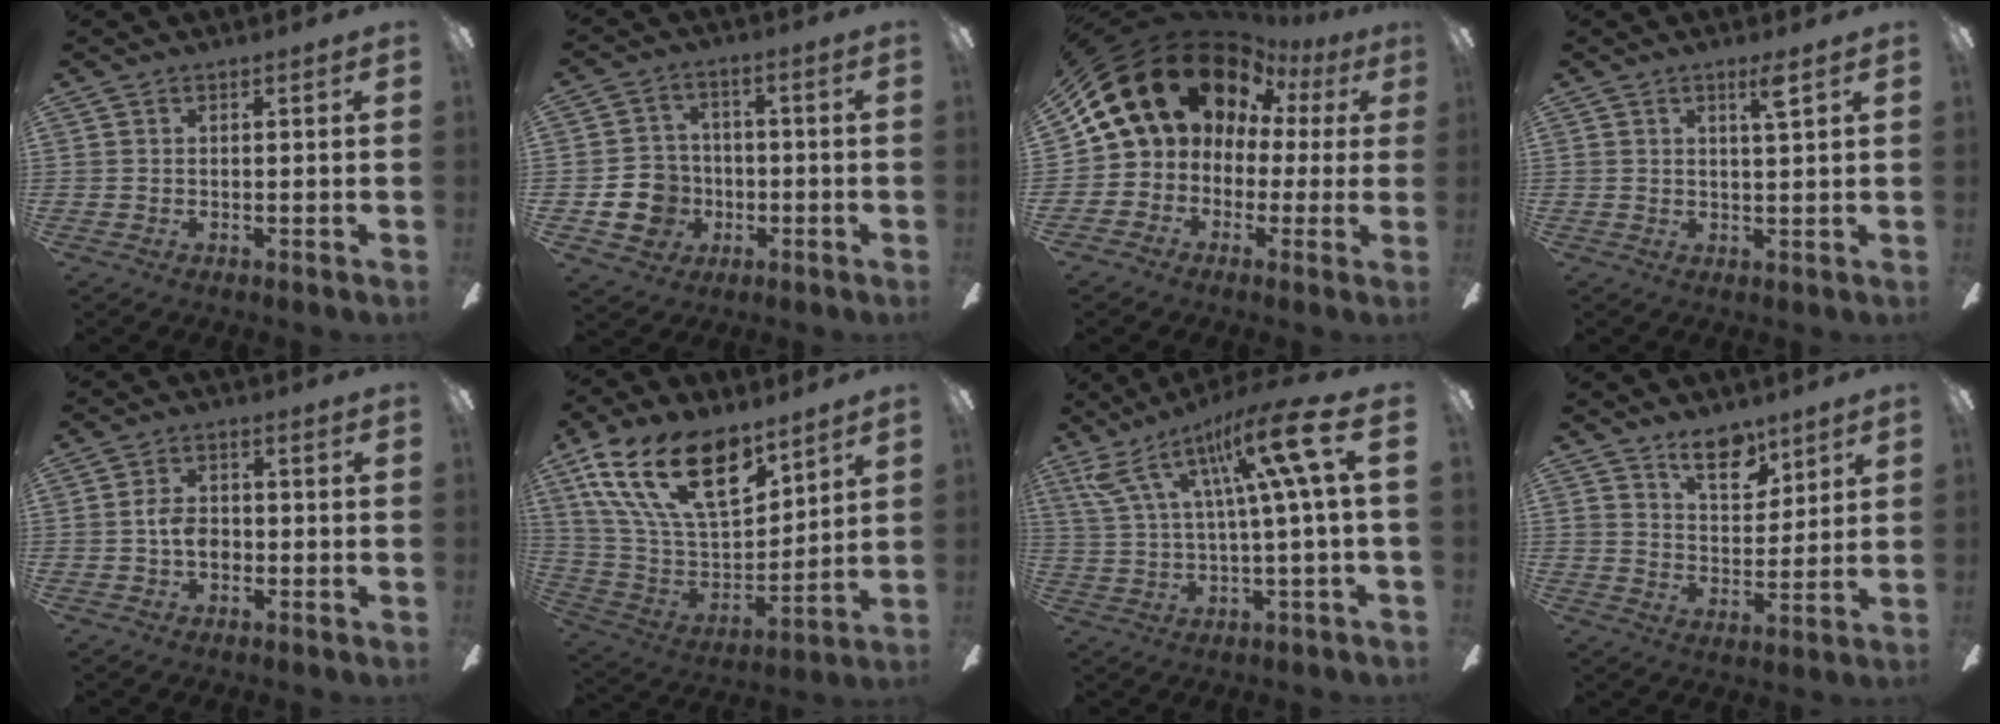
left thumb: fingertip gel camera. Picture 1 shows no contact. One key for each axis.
{"total": 11.9, "fx": -4.2, "fy": 10.1, "fz": 4.7, "tx": -0.114, "ty": 0.035, "tz": -0.069}
{"total": 19.3, "fx": 9.7, "fy": 13.7, "fz": 9.6, "tx": -0.191, "ty": -0.056, "tz": 0.189}
{"total": 3.5, "fx": 2.3, "fy": 0.0, "fz": 2.6, "tx": -0.042, "ty": -0.006, "tz": 0.032}
{"total": 4.8, "fx": -0.9, "fy": 3.1, "fz": 3.5, "tx": -0.072, "ty": 0.010, "tz": -0.019}
{"total": 23.2, "fx": 13.5, "fy": 11.2, "fz": 15.3, "tx": -0.302, "ty": -0.068, "tz": 0.239}
{"total": 18.4, "fx": 7.7, "fy": 4.8, "fz": 16.1, "tx": -0.270, "ty": -0.028, "tz": 0.114}
{"total": 6.8, "fx": 5.3, "fy": 3.1, "fz": 3.0, "tx": -0.032, "ty": -0.028, "tz": 0.091}